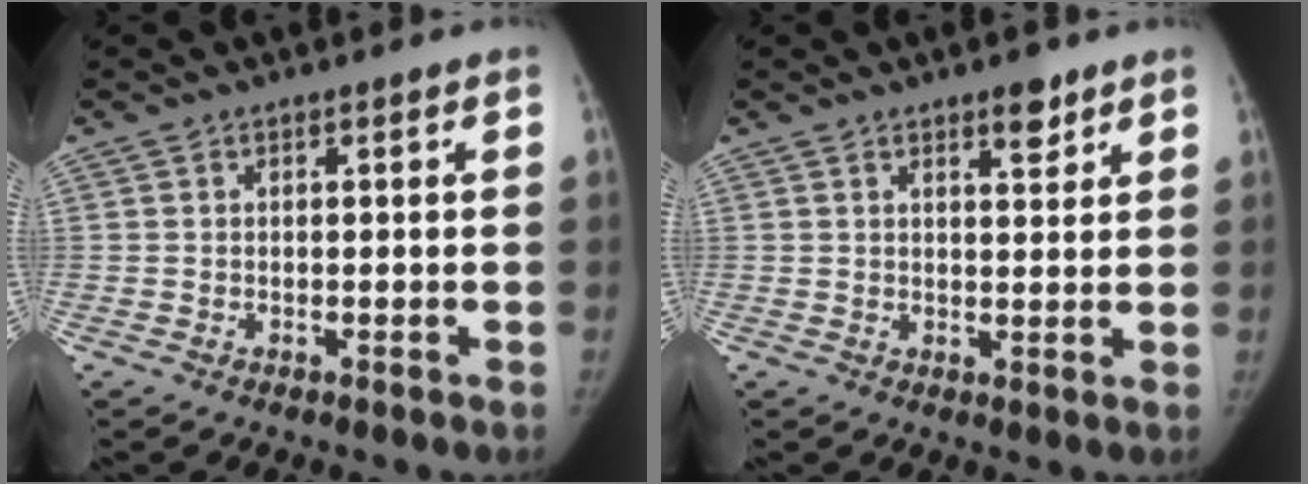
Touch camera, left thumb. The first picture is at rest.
{"total": 3.9, "force": [2.7, 1.4, 2.5], "torque": [-0.021, -0.017, 0.040]}